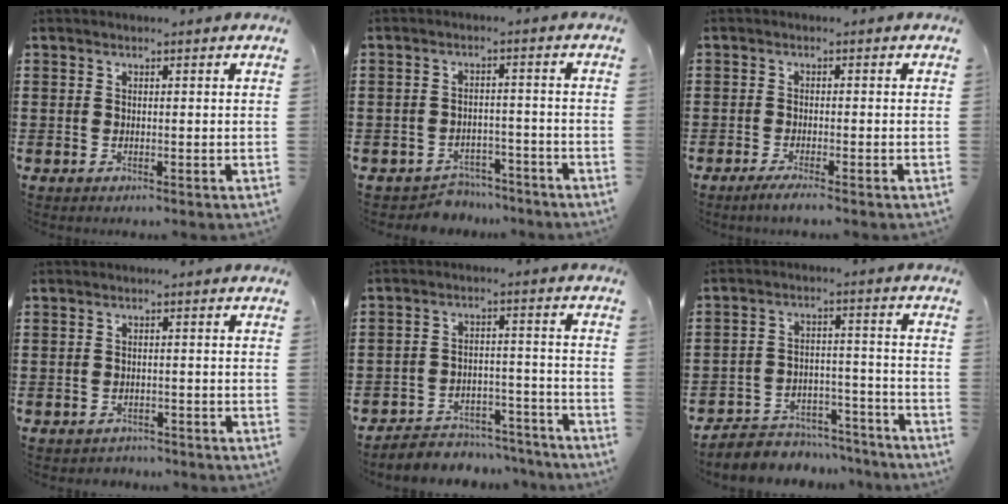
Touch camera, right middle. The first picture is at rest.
{"total": 3.6, "force": [-3.6, 0.7, -0.1], "torque": [-0.007, 0.002, -0.077]}
{"total": 1.4, "force": [-1.1, -0.2, 0.9], "torque": [-0.013, -0.003, -0.020]}
{"total": 1.2, "force": [-1.2, 0.3, -0.1], "torque": [-0.004, 0.000, -0.027]}
{"total": 4.6, "force": [-4.5, 0.9, 0.2], "torque": [-0.007, 0.012, -0.095]}
{"total": 5.1, "force": [-4.9, 1.4, 0.3], "torque": [-0.007, 0.016, -0.100]}